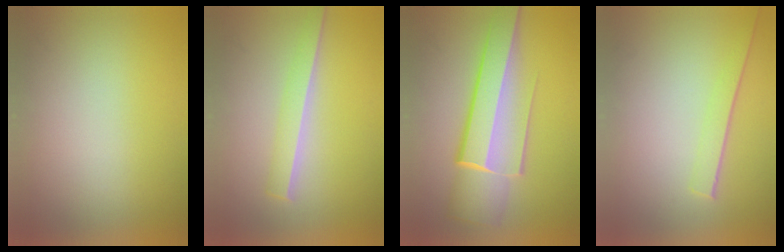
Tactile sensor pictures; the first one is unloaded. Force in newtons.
{"total": 2.4}
{"total": 6.2}
{"total": 1.4}